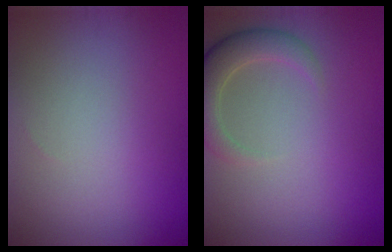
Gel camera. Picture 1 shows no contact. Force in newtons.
{"total": 3.6, "press": 3.5, "slide": 0.5}